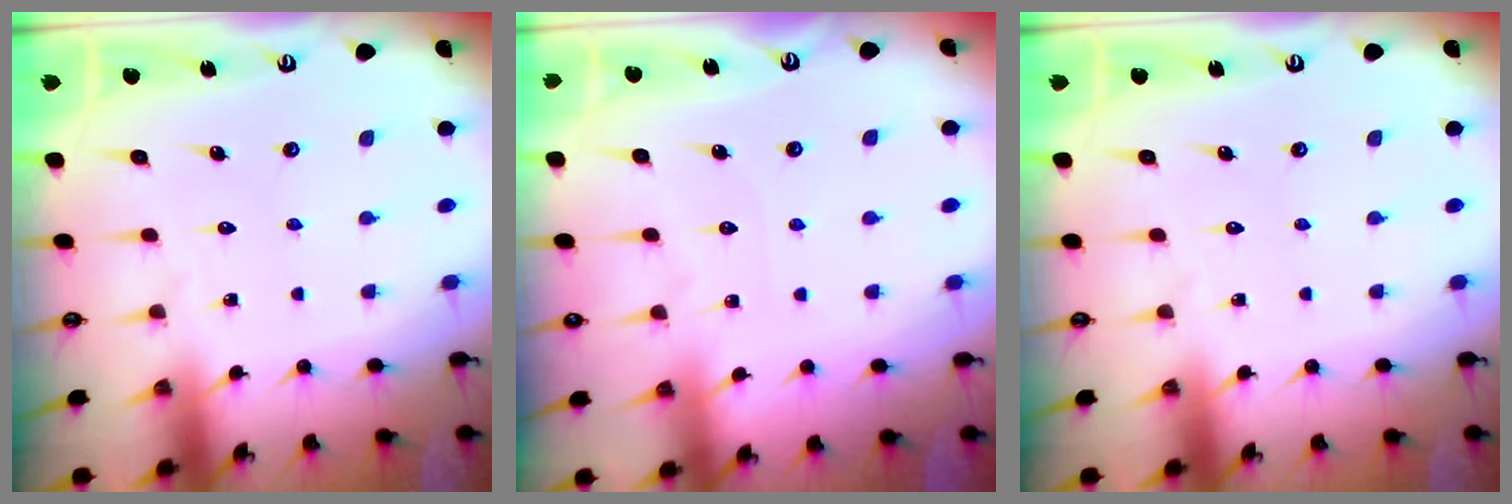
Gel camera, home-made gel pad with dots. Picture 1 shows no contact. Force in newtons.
{"total": 2.4, "press": 2.4, "slide": 0.4}
{"total": 0.0}